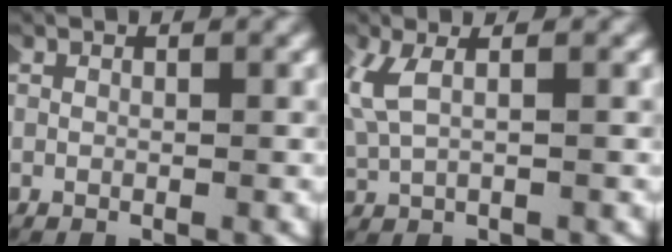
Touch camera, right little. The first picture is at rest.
{"total": 2.5, "force": [1.1, 1.0, 2.0], "torque": [-0.051, 0.010, 0.023]}